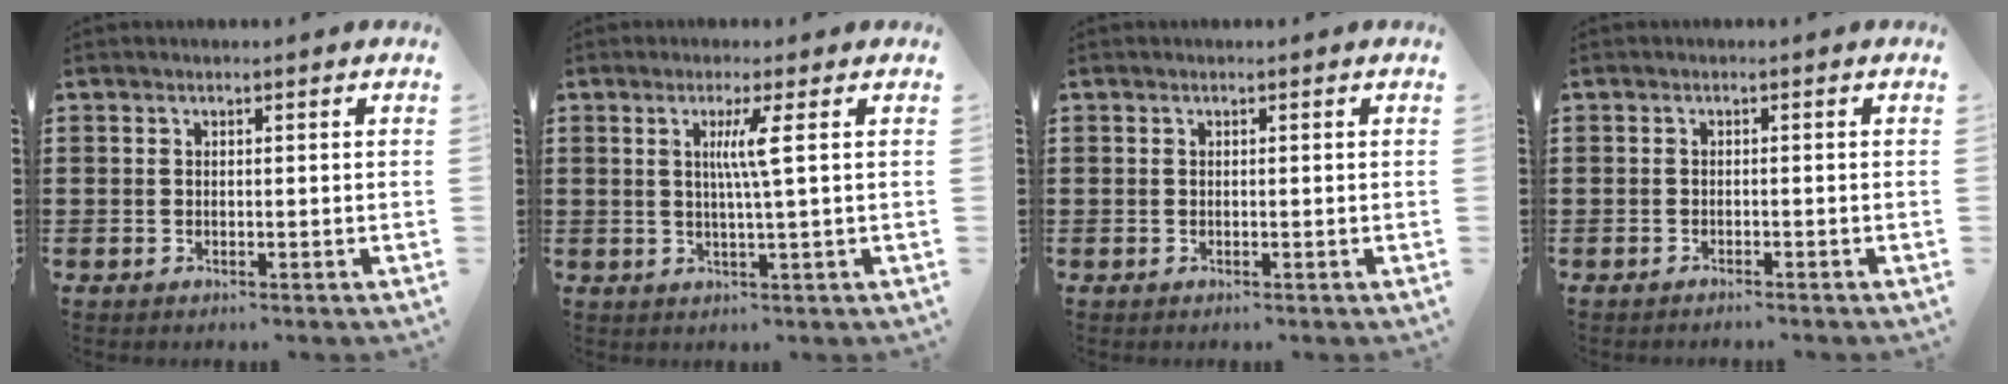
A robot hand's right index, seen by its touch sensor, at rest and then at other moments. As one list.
[{"total": 4.0, "force": [0.9, -0.7, 3.8], "torque": [-0.075, -0.005, 0.009]}, {"total": 0.0}, {"total": 0.8, "force": [-0.8, 0.0, 0.1], "torque": [-0.005, -0.001, -0.016]}]